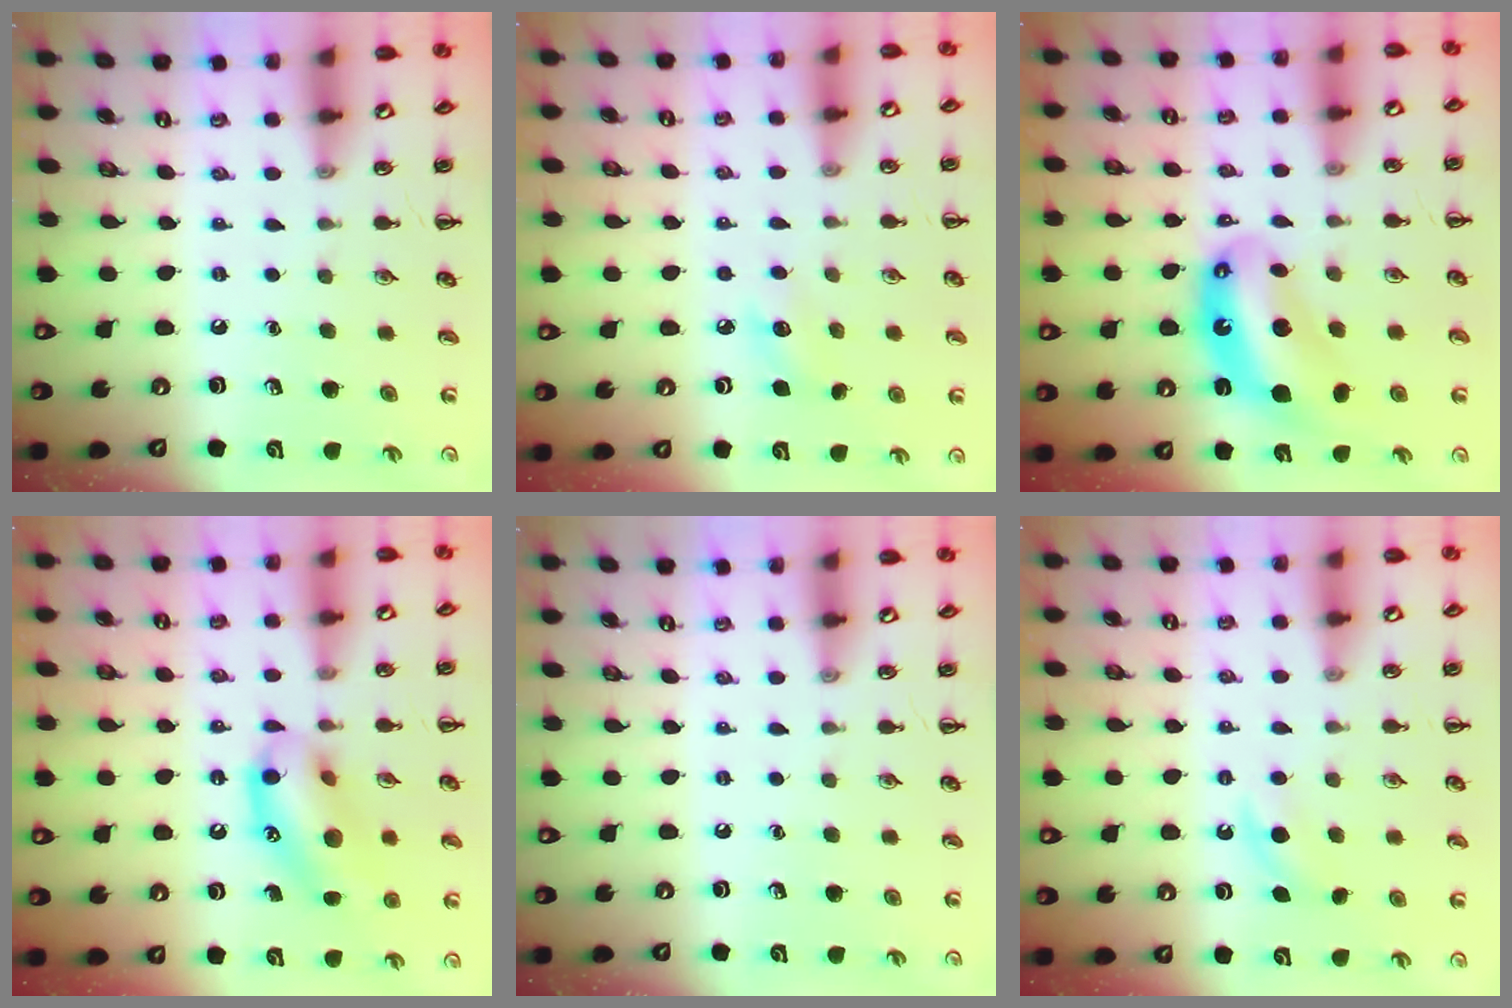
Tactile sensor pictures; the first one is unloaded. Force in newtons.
{"total": 5.8, "press": 5.6, "slide": 1.5}
{"total": 10.8, "press": 10.3, "slide": 3.0}
{"total": 14.9, "press": 14.6, "slide": 2.8}
{"total": 0.0}
{"total": 4.6, "press": 4.4, "slide": 1.4}